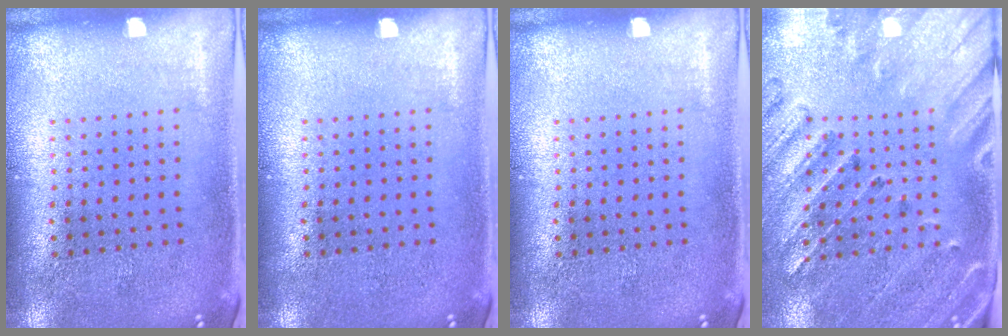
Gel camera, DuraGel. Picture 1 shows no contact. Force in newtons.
{"total": 0.0}
{"total": 0.0}
{"total": 2.6, "press": 2.4, "slide": 1.1}